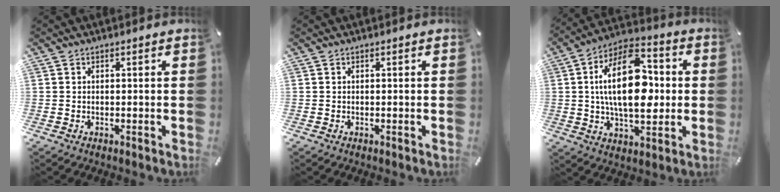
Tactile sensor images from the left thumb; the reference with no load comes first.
{"total": 0.0}
{"total": 20.4, "force": [1.5, 11.4, 16.8], "torque": [-0.309, 0.002, 0.020]}